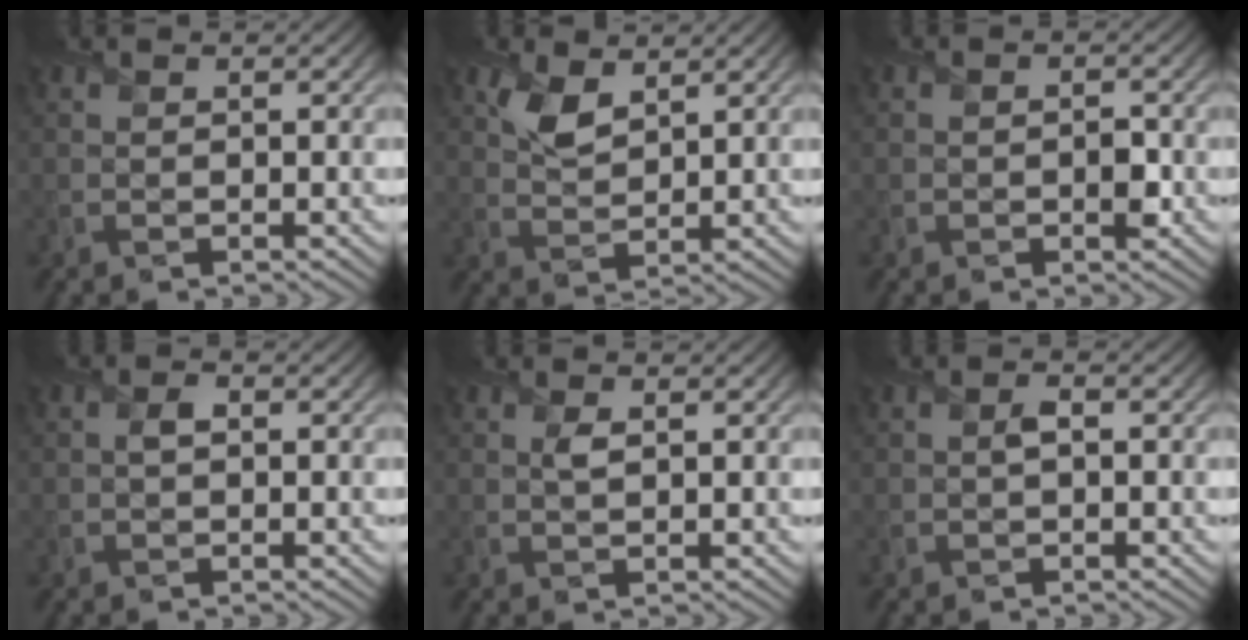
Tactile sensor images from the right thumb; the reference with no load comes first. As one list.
[{"total": 3.9, "force": [2.4, 1.8, 2.5], "torque": [-0.062, -0.002, 0.047]}, {"total": 1.8, "force": [-0.6, 1.0, 1.3], "torque": [-0.018, 0.000, -0.012]}, {"total": 1.1, "force": [0.0, 0.7, 0.9], "torque": [-0.018, 0.003, -0.002]}, {"total": 1.2, "force": [0.5, 0.4, 1.0], "torque": [-0.027, 0.000, 0.010]}, {"total": 1.1, "force": [-0.1, 0.5, 0.9], "torque": [-0.020, 0.004, -0.002]}]